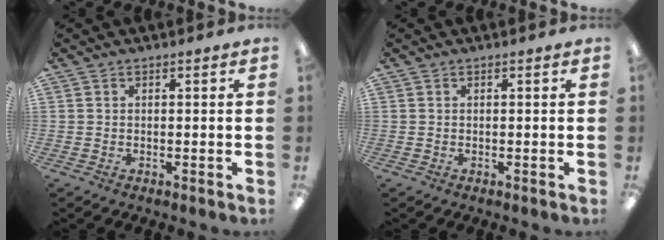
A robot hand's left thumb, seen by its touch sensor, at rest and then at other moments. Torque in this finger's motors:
{"motor_torque": [0.00, 0.00, 0.00, 0.00, 0.00]}